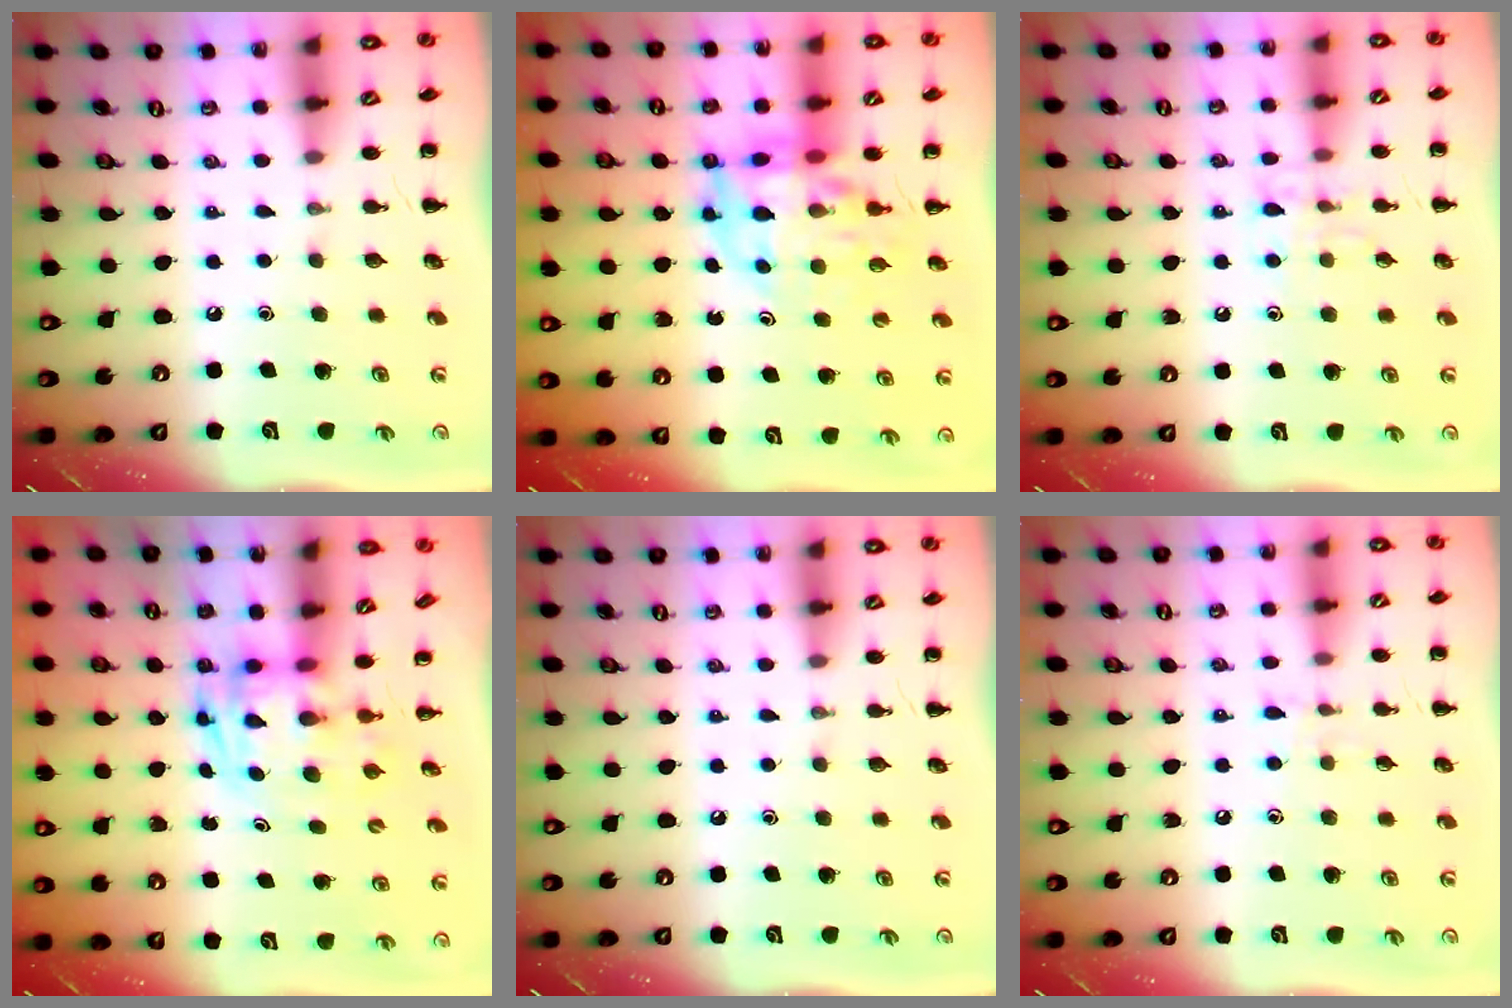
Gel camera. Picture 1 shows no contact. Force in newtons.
{"total": 11.4, "press": 10.8, "slide": 3.5}
{"total": 7.1, "press": 7.1, "slide": 0.5}
{"total": 2.7, "press": 2.6, "slide": 0.5}
{"total": 0.0}
{"total": 5.3, "press": 5.0, "slide": 1.8}